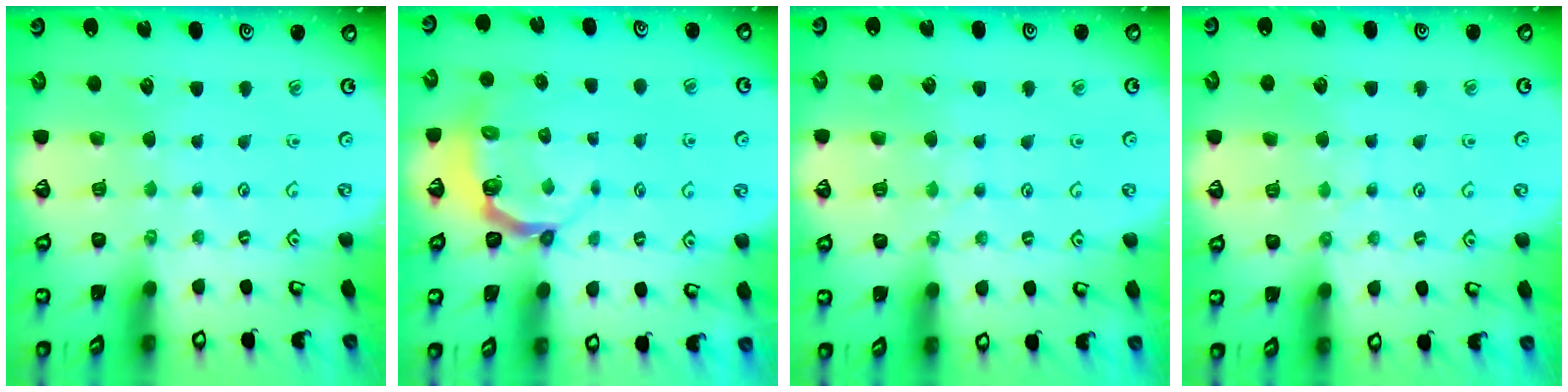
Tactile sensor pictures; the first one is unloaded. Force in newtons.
{"total": 5.4, "press": 4.7, "slide": 2.7}
{"total": 4.0, "press": 4.0, "slide": 0.2}
{"total": 5.3, "press": 5.3, "slide": 0.6}